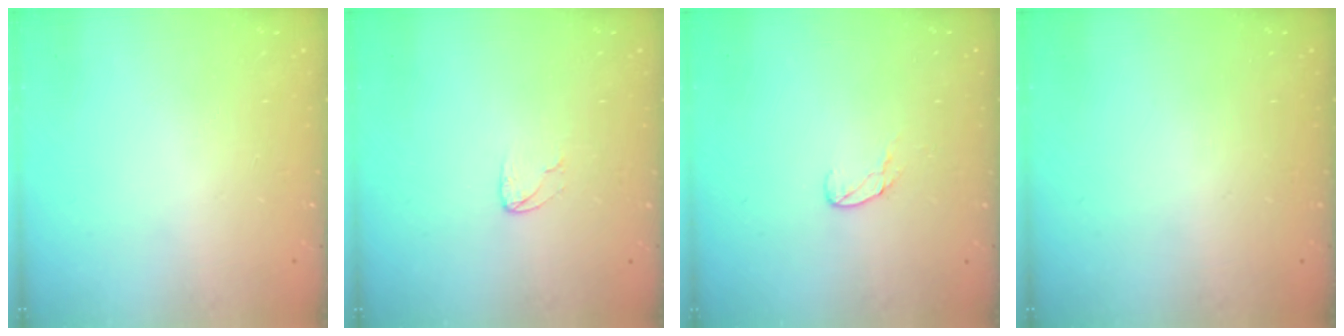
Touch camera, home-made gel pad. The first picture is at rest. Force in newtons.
{"total": 3.5, "press": 3.5, "slide": 0.3}
{"total": 5.5, "press": 5.4, "slide": 0.5}
{"total": 0.0}